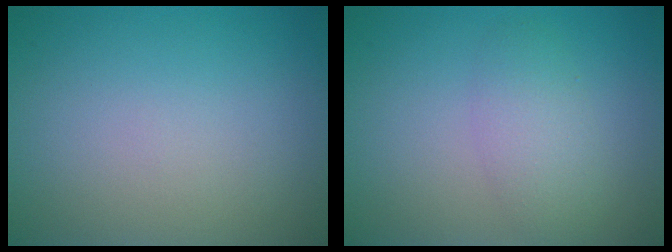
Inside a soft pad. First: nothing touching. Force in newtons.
{"total": 2.8, "press": 2.8, "slide": 0.1}